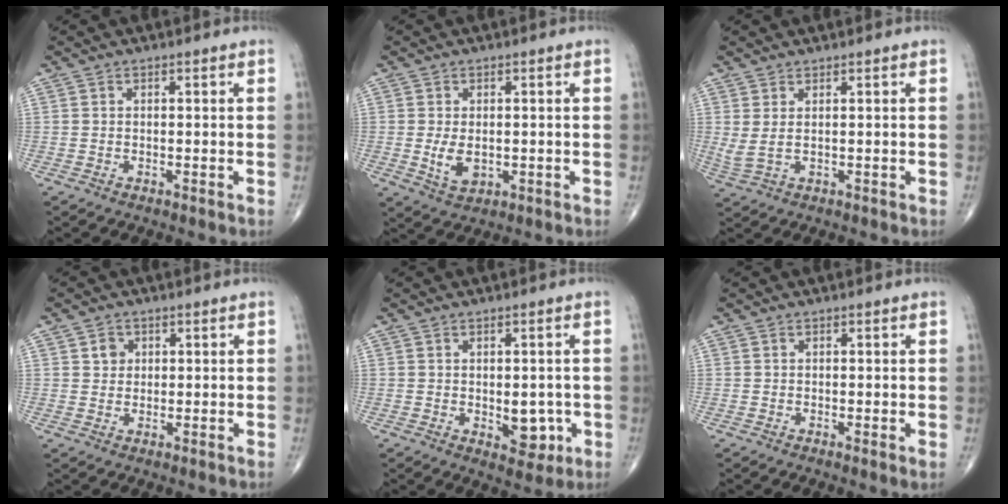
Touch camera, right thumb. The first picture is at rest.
{"total": 4.6, "force": [-0.4, 2.9, 3.5], "torque": [-0.057, -0.008, 0.002]}
{"total": 3.1, "force": [0.8, 1.0, 2.8], "torque": [-0.078, 0.001, 0.024]}
{"total": 2.6, "force": [0.9, 2.3, 0.9], "torque": [-0.001, -0.004, 0.012]}
{"total": 5.8, "force": [-1.0, 3.5, 4.5], "torque": [-0.028, -0.005, -0.004]}
{"total": 0.8, "force": [-0.1, 0.1, 0.8], "torque": [-0.013, -0.004, -0.004]}